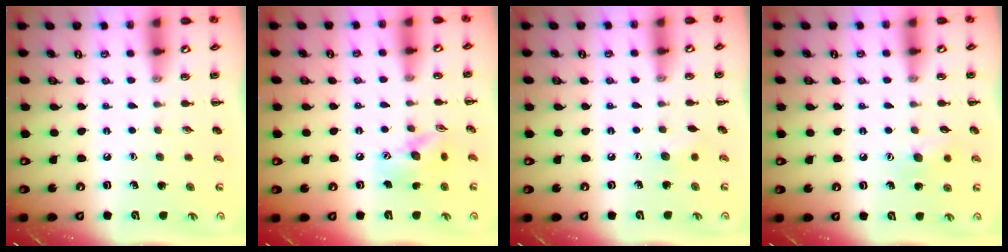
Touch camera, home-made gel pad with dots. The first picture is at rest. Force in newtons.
{"total": 12.0, "press": 11.9, "slide": 1.8}
{"total": 5.1, "press": 4.9, "slide": 1.3}
{"total": 8.8, "press": 8.6, "slide": 1.7}